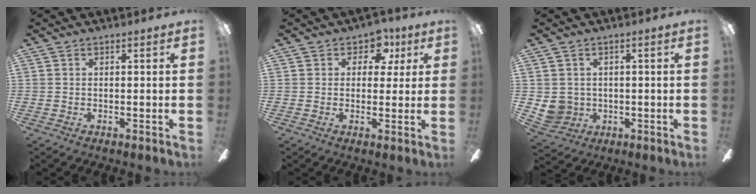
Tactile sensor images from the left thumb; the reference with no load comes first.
{"total": 6.0, "force": [2.9, 4.5, 2.6], "torque": [-0.034, -0.005, 0.049]}
{"total": 5.0, "force": [0.8, 4.8, 1.0], "torque": [-0.037, -0.003, 0.017]}